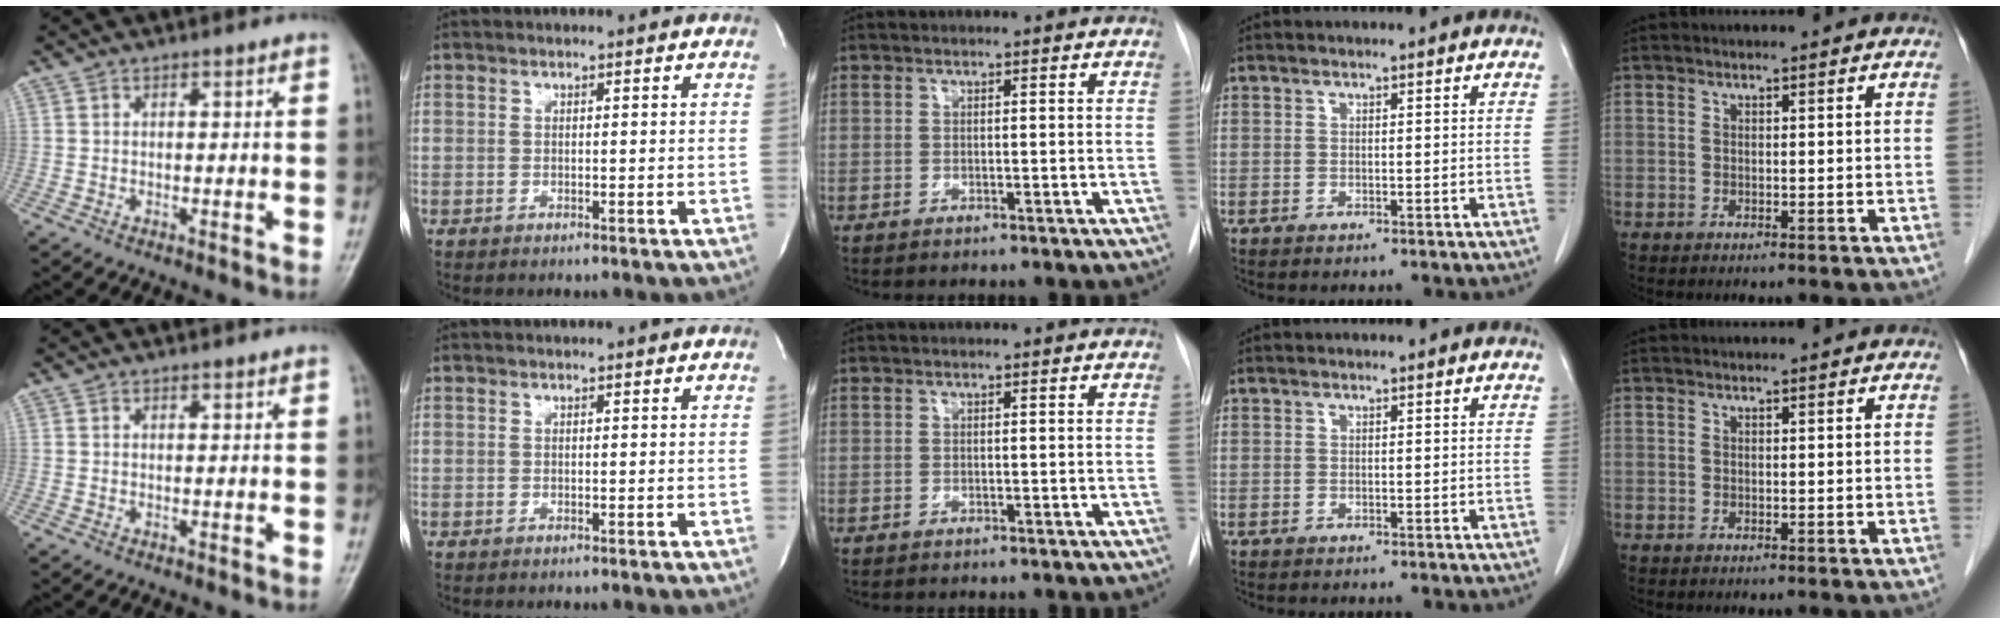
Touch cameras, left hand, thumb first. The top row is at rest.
{}